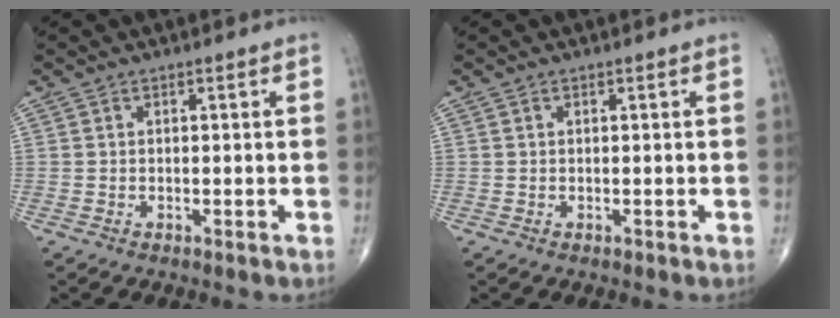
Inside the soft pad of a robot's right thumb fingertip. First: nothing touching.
{"total": 0.0}